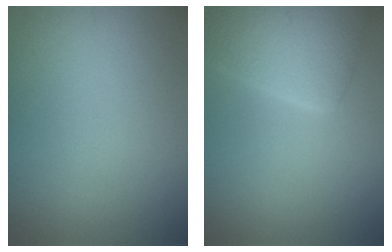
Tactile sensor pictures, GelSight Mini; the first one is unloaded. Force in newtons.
{"total": 5.9, "press": 5.9, "slide": 0.2}